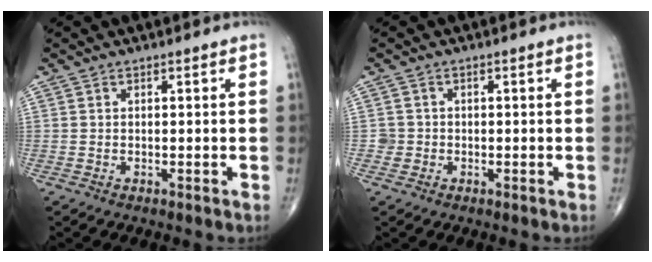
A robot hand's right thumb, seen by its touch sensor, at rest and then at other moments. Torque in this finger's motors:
{"motor_torque": [0.09, -0.28, 0.17, 0.23, -0.03]}